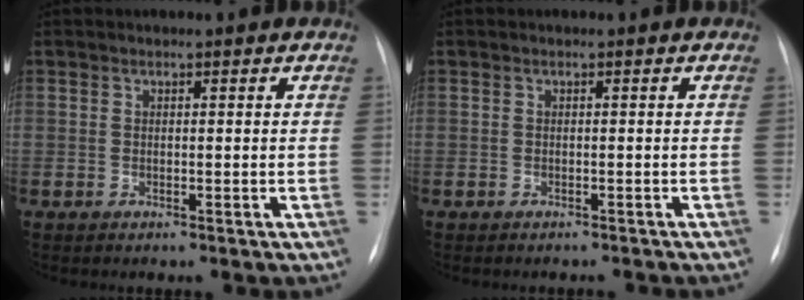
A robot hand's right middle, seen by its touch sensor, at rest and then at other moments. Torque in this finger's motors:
{"motor_torque": [-0.39, -0.44, -0.01, 0.00]}